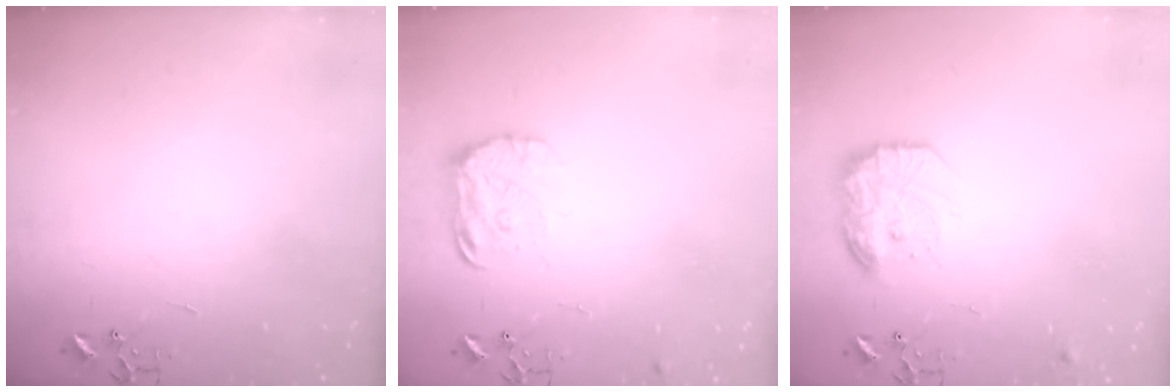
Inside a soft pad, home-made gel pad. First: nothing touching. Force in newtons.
{"total": 11.5, "press": 11.5, "slide": 0.6}
{"total": 15.0, "press": 15.0, "slide": 1.2}